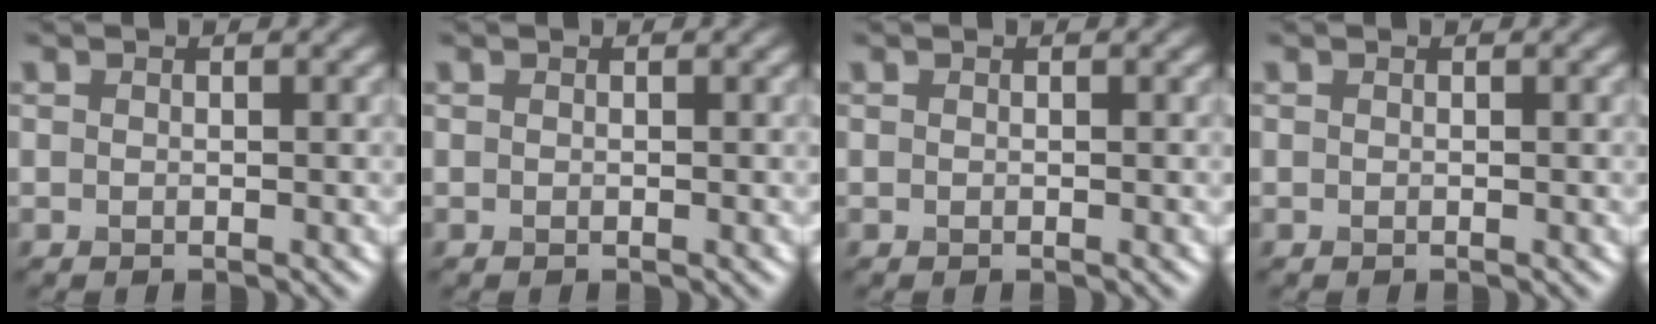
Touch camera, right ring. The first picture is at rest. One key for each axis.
{"total": 0.0}
{"total": 0.0}
{"total": 0.0}